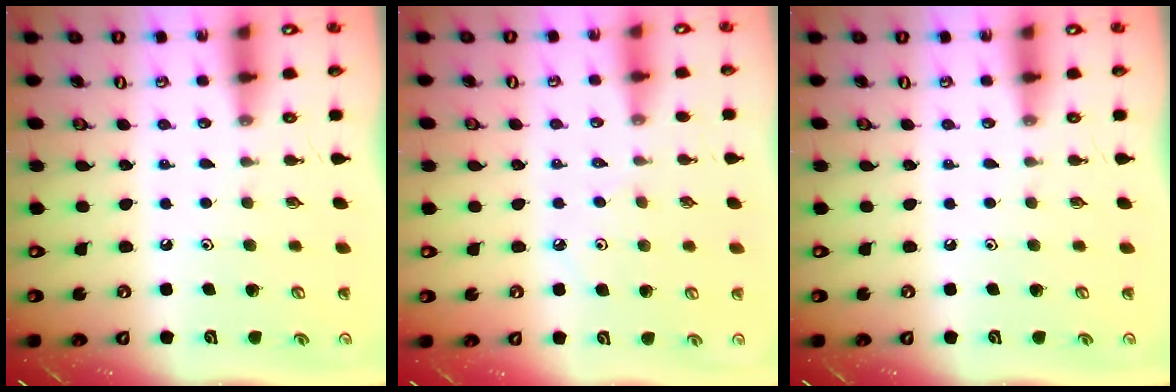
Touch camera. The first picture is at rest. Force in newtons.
{"total": 3.9, "press": 3.8, "slide": 0.7}
{"total": 0.0}